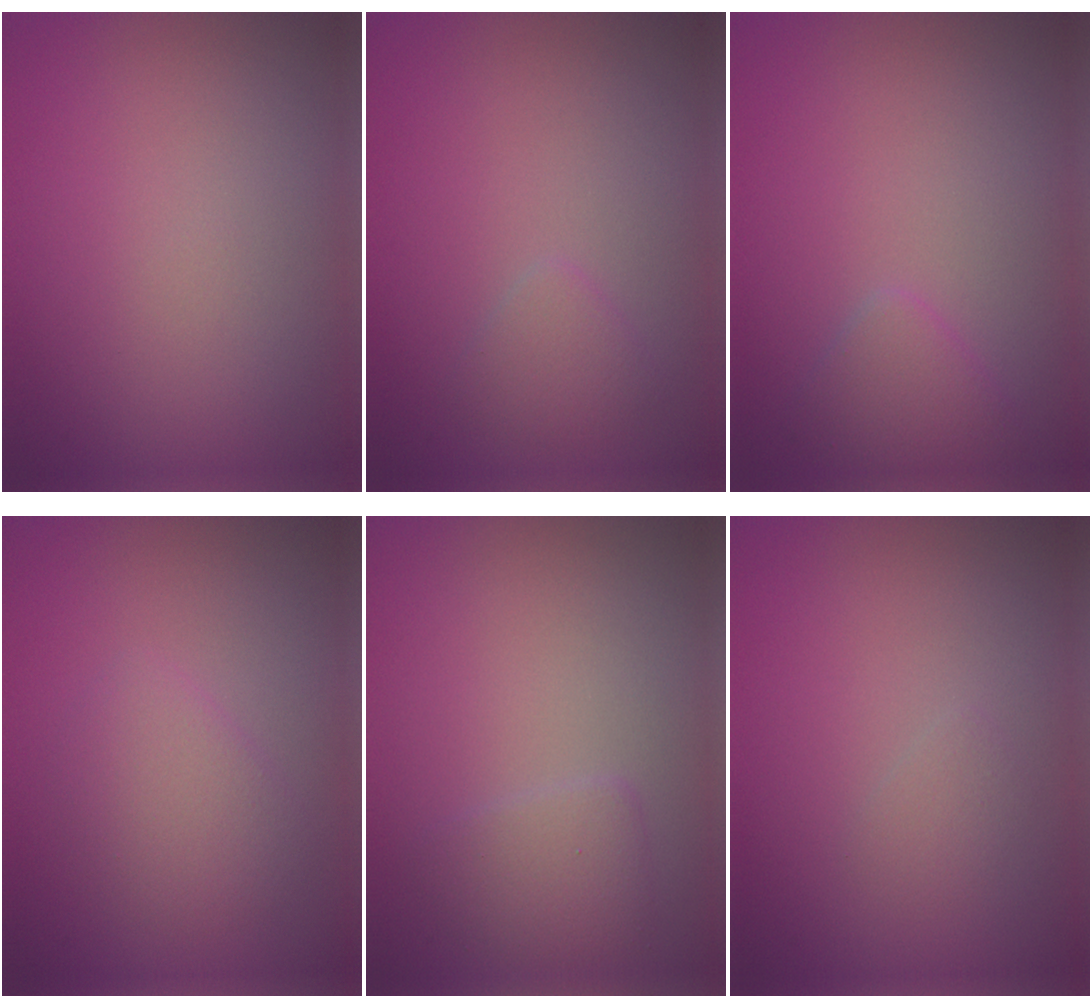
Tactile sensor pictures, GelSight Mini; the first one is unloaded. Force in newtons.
{"total": 1.3, "press": 1.3, "slide": 0.1}
{"total": 1.7, "press": 1.7, "slide": 0.1}
{"total": 2.4, "press": 2.4, "slide": 0.1}
{"total": 1.8, "press": 1.8, "slide": 0.1}
{"total": 0.9, "press": 0.9, "slide": 0.1}